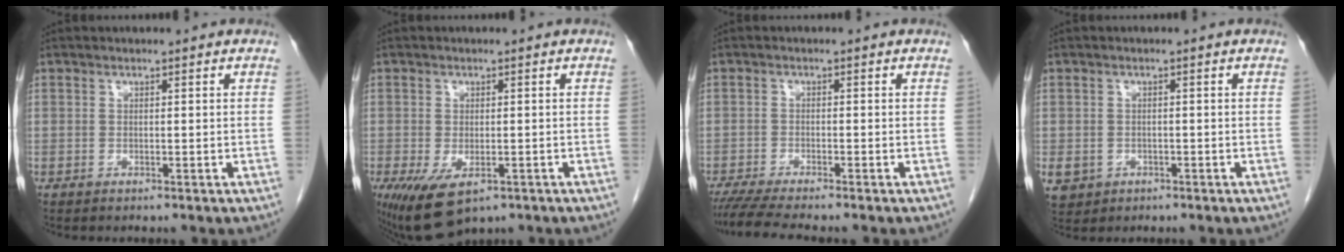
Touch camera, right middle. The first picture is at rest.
{"total": 7.2, "force": [-3.7, 3.3, 5.1], "torque": [-0.091, -0.017, -0.055]}
{"total": 6.2, "force": [-5.4, -0.5, 3.1], "torque": [-0.047, -0.018, -0.093]}
{"total": 7.6, "force": [-3.0, 6.5, 2.6], "torque": [-0.080, -0.003, -0.039]}